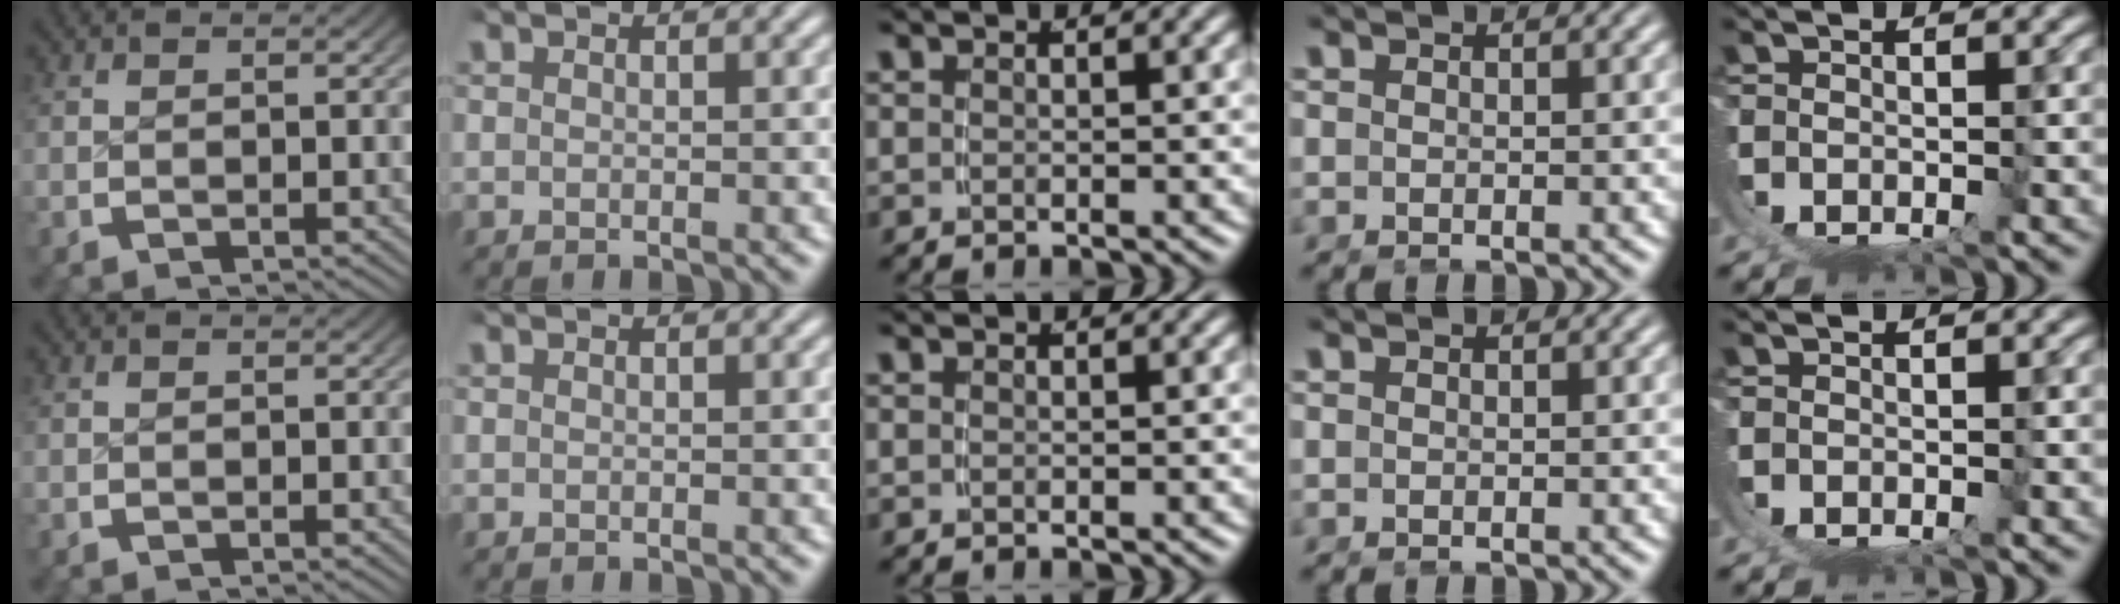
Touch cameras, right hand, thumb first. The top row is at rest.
{}